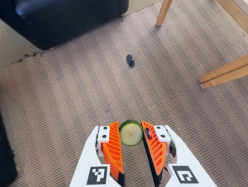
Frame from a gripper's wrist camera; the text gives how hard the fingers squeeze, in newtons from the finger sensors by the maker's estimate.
{"total": 8.6, "left": 8.7, "right": 8.5}